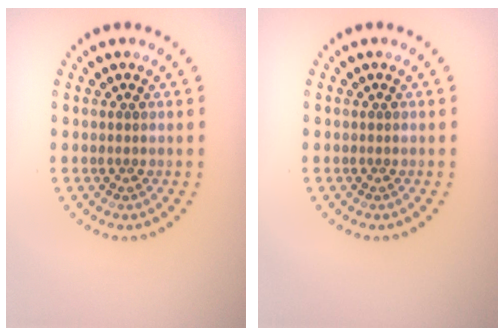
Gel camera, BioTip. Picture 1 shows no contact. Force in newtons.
{"total": 0.0}